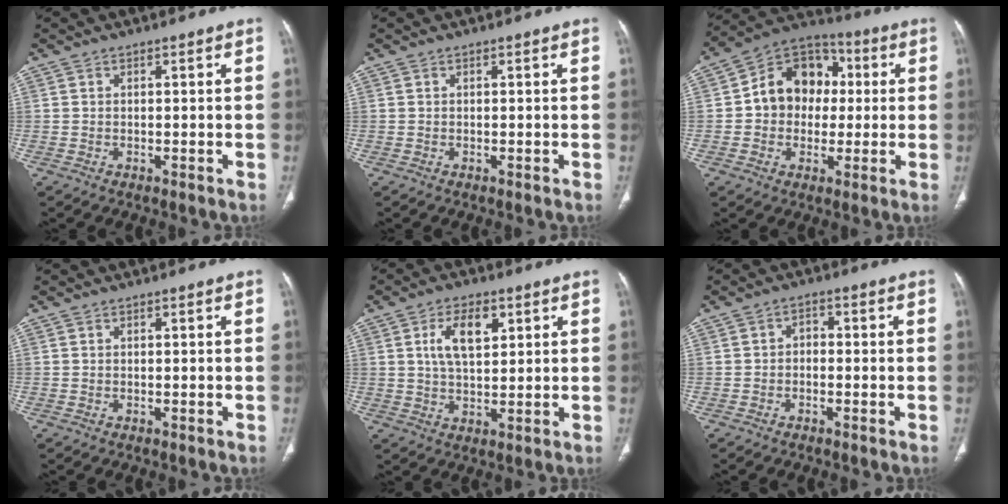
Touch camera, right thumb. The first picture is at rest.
{"total": 0.0}
{"total": 13.8, "force": [1.1, 11.2, 8.1], "torque": [-0.081, 0.029, 0.008]}
{"total": 0.0}
{"total": 7.9, "force": [2.8, 4.1, 6.2], "torque": [-0.101, -0.007, 0.052]}
{"total": 2.2, "force": [-0.6, 1.7, 1.4], "torque": [-0.013, 0.014, -0.018]}